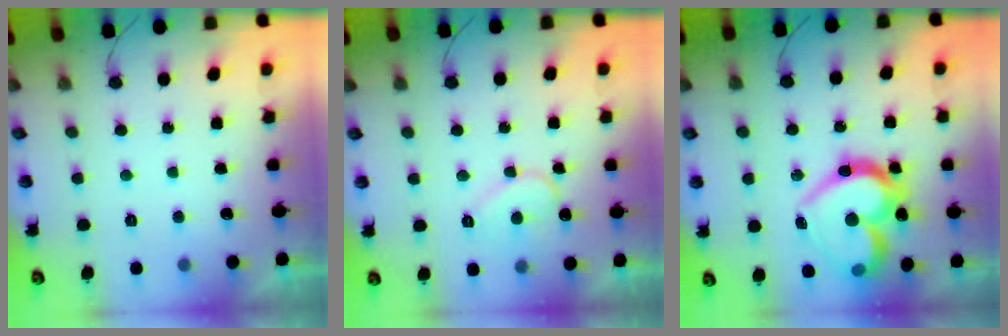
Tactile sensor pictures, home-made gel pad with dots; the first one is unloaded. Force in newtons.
{"total": 8.7, "press": 8.6, "slide": 0.6}
{"total": 21.5, "press": 21.5, "slide": 1.8}